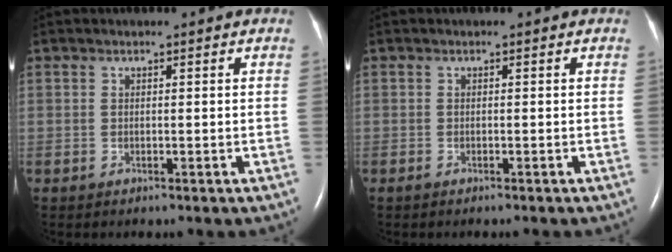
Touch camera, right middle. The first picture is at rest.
{"total": 0.8, "force": [-0.7, 0.1, 0.4], "torque": [-0.012, -0.002, -0.010]}